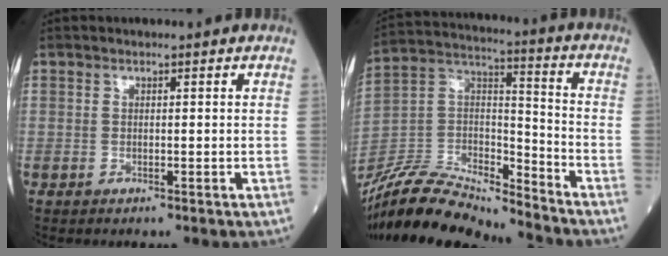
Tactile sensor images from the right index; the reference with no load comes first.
{"total": 18.7, "force": [-17.6, 2.4, 5.7], "torque": [-0.116, 0.028, -0.321]}